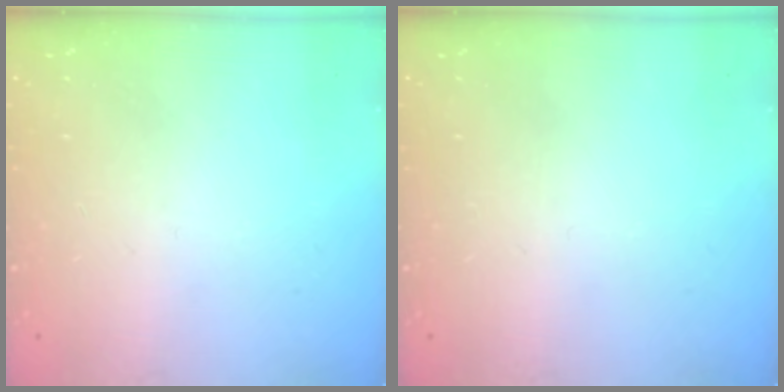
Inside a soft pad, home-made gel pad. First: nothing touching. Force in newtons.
{"total": 0.0}